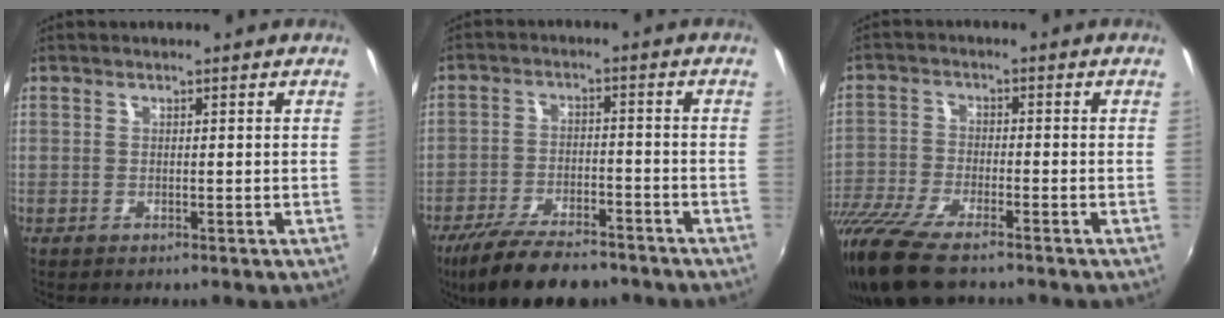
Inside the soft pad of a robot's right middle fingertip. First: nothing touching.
{"total": 14.3, "force": [-11.3, 4.7, 7.4], "torque": [-0.158, -0.025, -0.187]}
{"total": 14.4, "force": [-11.0, 3.8, 8.4], "torque": [-0.199, -0.048, -0.213]}